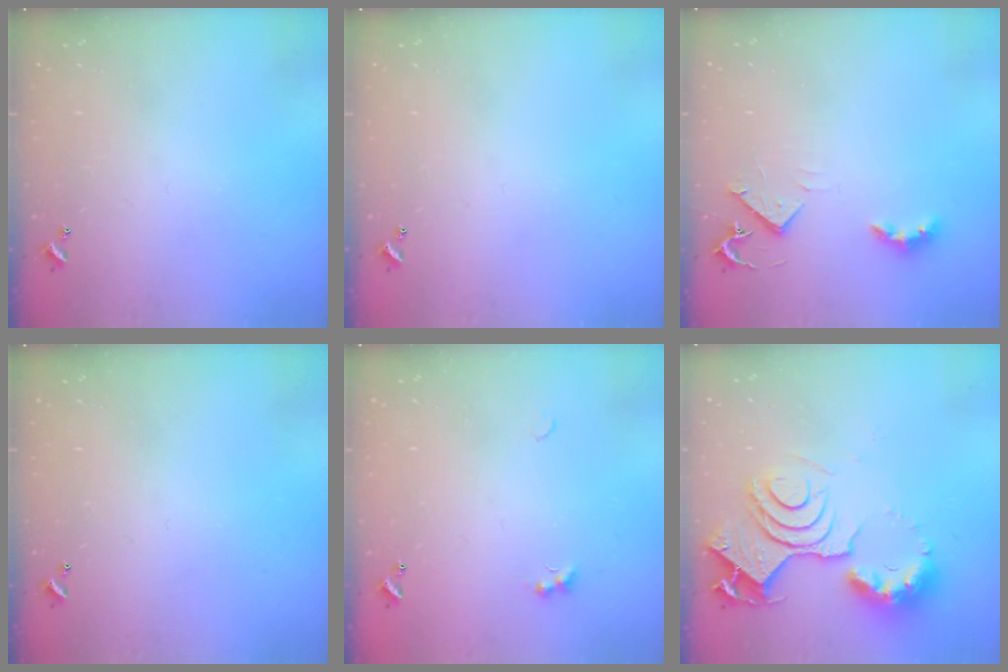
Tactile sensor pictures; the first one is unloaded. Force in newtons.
{"total": 0.0}
{"total": 4.1, "press": 4.0, "slide": 0.5}
{"total": 0.0}
{"total": 1.8, "press": 1.7, "slide": 0.4}
{"total": 16.4, "press": 16.3, "slide": 1.7}